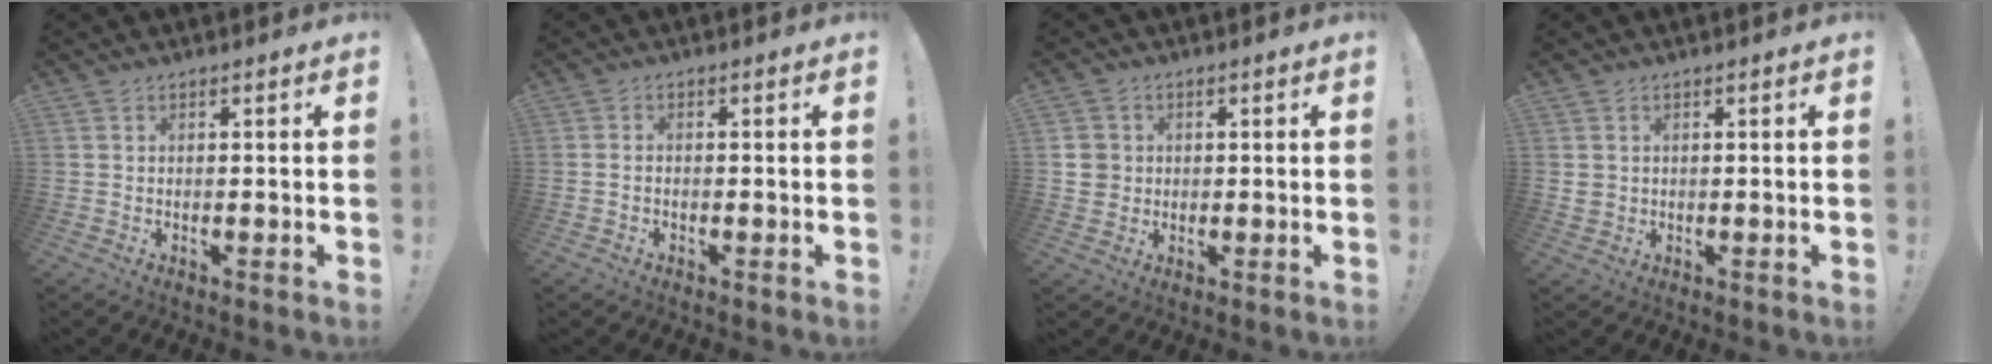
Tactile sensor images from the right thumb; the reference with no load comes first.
{"total": 0.8, "force": [-0.5, 0.4, 0.4], "torque": [-0.006, 0.003, -0.010]}
{"total": 5.1, "force": [0.8, 4.8, 1.4], "torque": [-0.026, 0.002, 0.018]}
{"total": 2.2, "force": [0.6, 1.9, 0.9], "torque": [-0.015, 0.004, 0.012]}